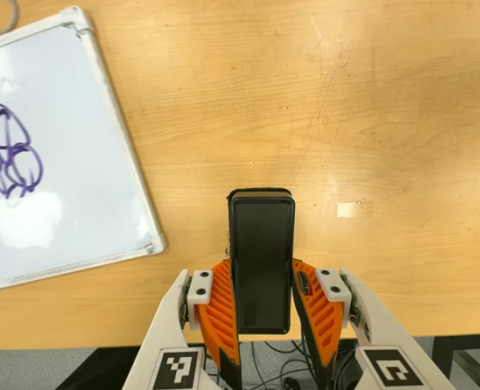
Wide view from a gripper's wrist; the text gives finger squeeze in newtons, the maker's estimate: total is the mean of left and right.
{"total": 5.4, "left": 3.7, "right": 7.0}